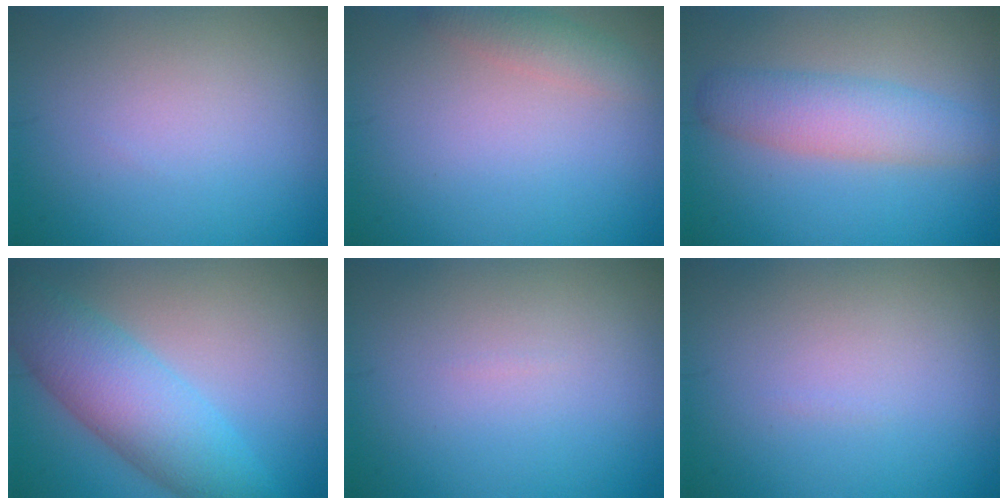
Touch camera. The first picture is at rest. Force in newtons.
{"total": 1.9, "press": 1.9, "slide": 0.1}
{"total": 4.1, "press": 4.1, "slide": 0.2}
{"total": 7.1, "press": 7.1, "slide": 0.2}
{"total": 0.0}
{"total": 0.0}